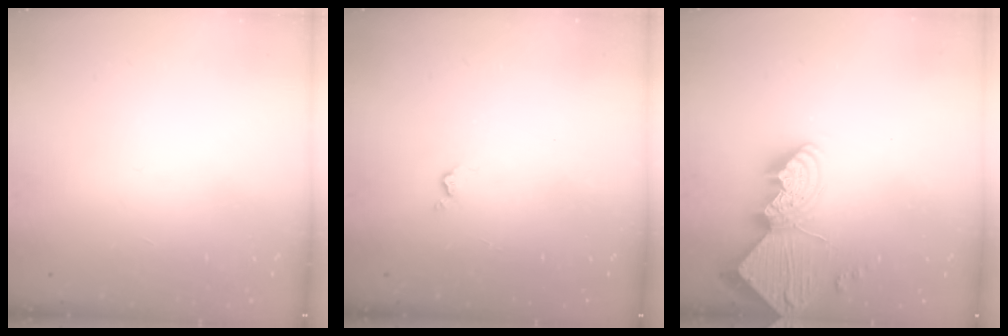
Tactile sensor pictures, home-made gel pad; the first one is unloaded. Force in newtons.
{"total": 2.9, "press": 2.9, "slide": 0.5}
{"total": 12.9, "press": 12.9, "slide": 0.8}